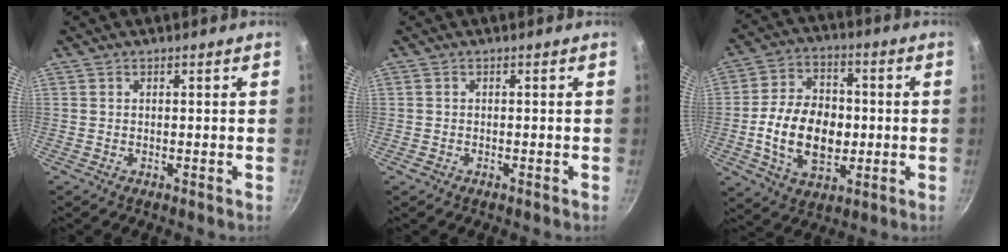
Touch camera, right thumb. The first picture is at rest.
{"total": 0.7, "force": [-0.4, 0.4, 0.4], "torque": [-0.008, 0.002, -0.010]}
{"total": 15.8, "force": [-1.9, 10.7, 11.5], "torque": [-0.173, 0.018, -0.033]}